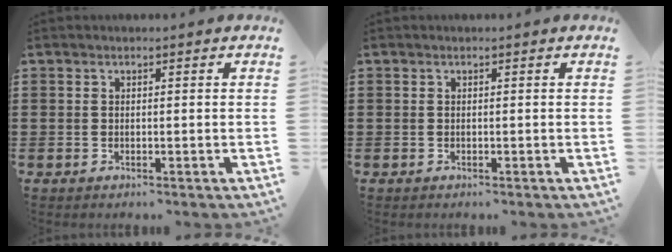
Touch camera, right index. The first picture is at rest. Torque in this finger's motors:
{"motor_torque": [0.21, -0.05, 0.00, 0.00]}